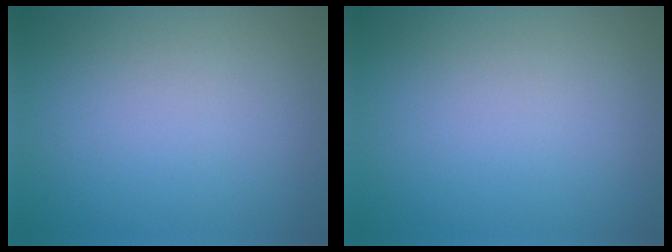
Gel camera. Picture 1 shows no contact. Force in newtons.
{"total": 0.0}